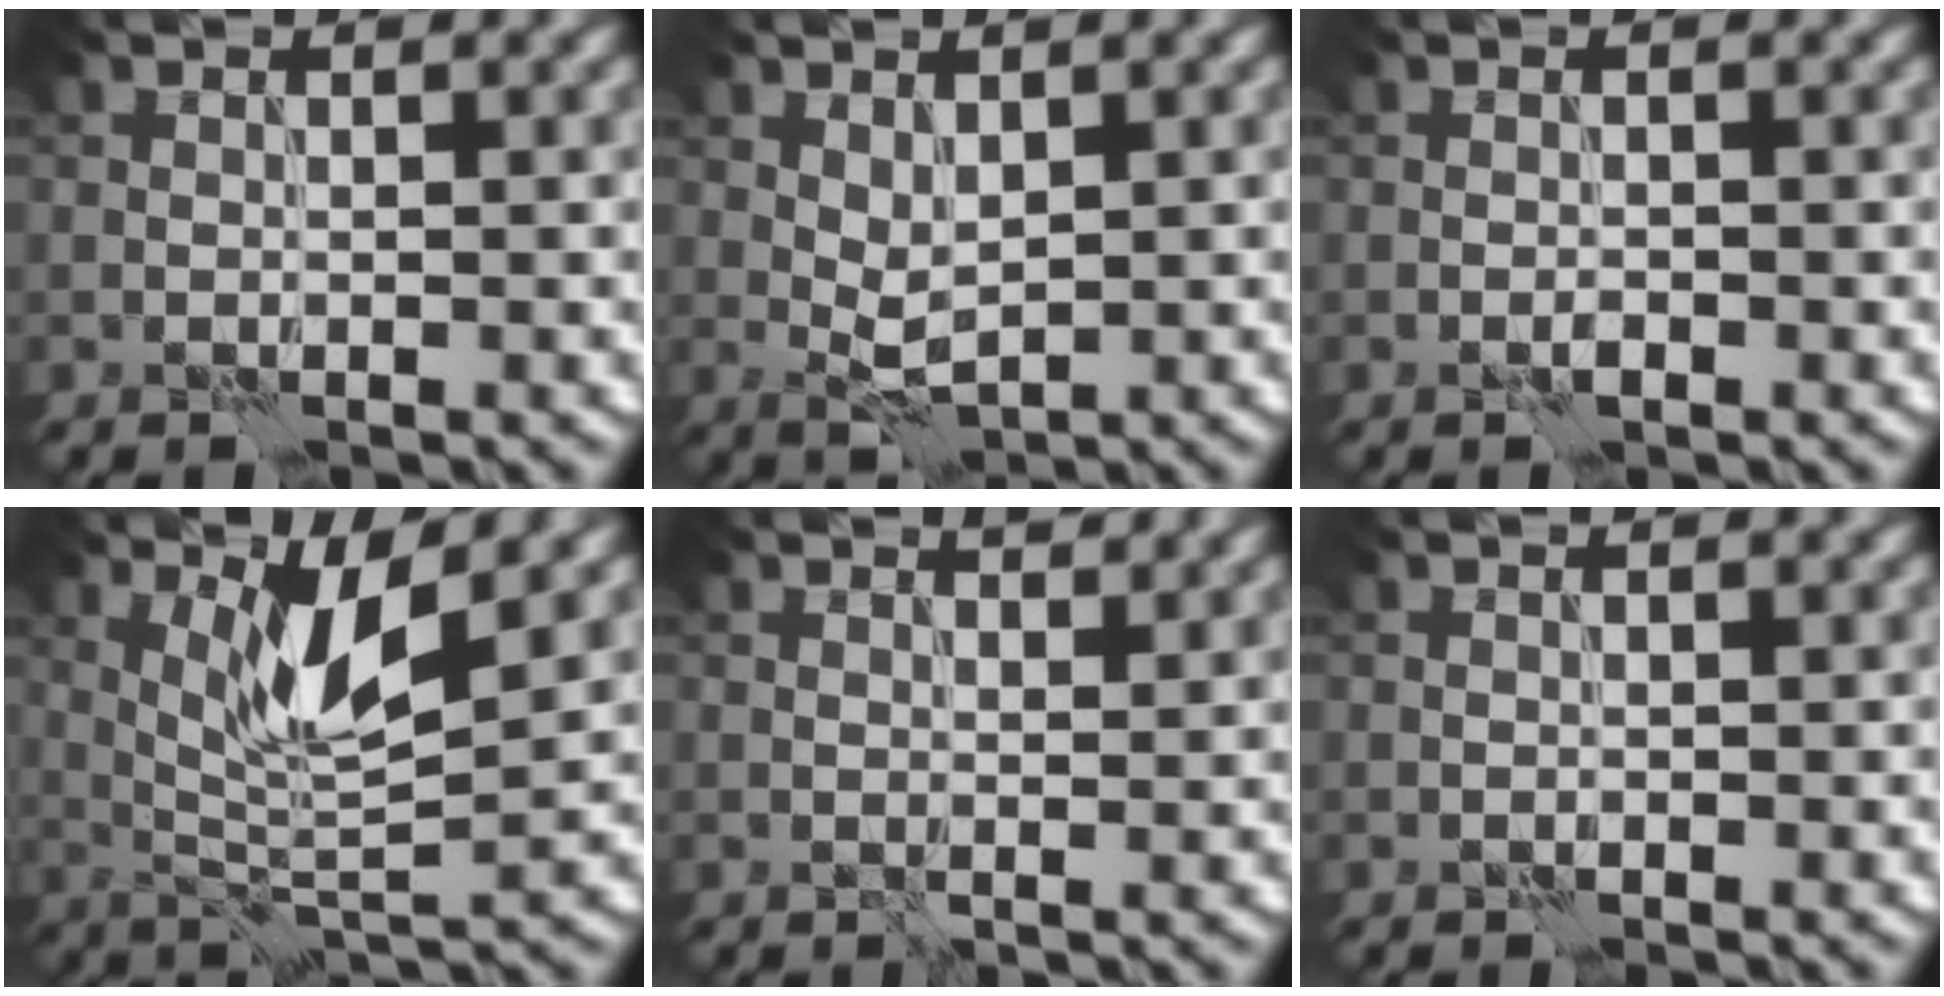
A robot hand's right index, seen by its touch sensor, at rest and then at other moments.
{"total": 2.2, "force": [0.8, 1.1, 1.7], "torque": [-0.038, -0.002, 0.019]}
{"total": 0.7, "force": [-0.4, 0.2, 0.5], "torque": [-0.010, 0.001, -0.008]}
{"total": 5.1, "force": [2.1, 0.9, 4.5], "torque": [-0.092, -0.009, 0.044]}
{"total": 1.3, "force": [1.2, 0.2, 0.5], "torque": [-0.012, -0.005, 0.017]}
{"total": 0.0}